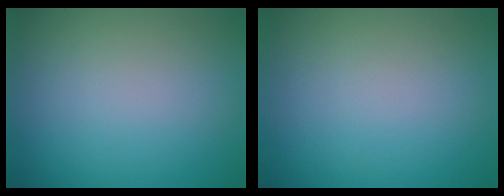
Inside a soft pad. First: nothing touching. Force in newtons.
{"total": 0.0}